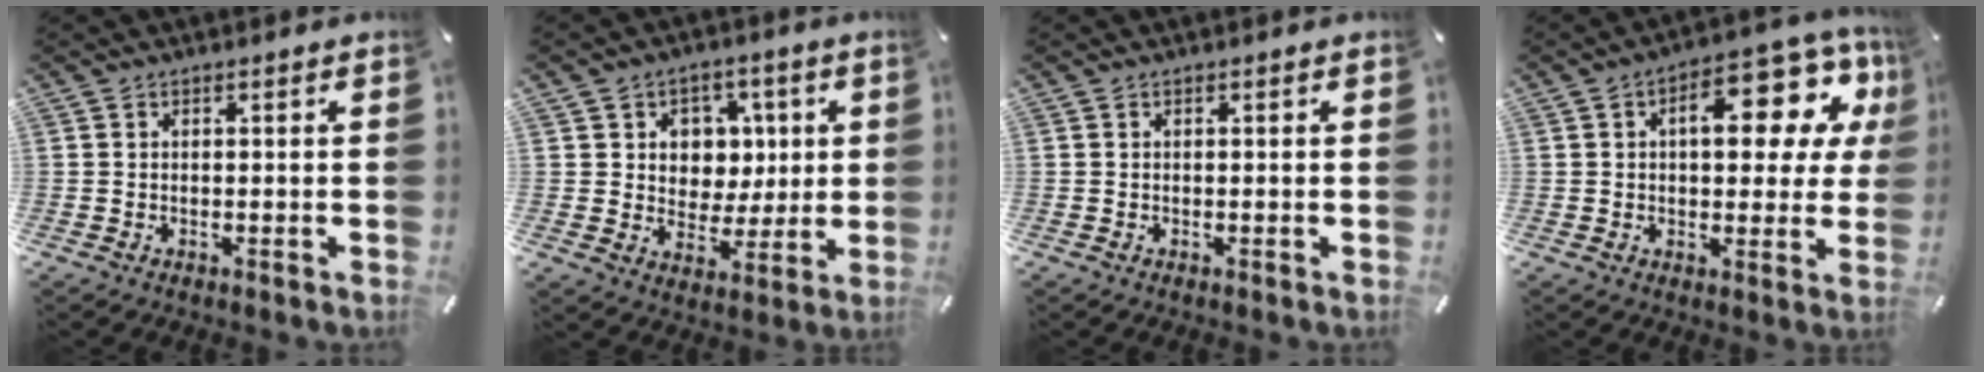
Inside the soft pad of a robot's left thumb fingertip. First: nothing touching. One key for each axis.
{"total": 8.3, "fx": 2.0, "fy": 7.9, "fz": 1.5, "tx": -0.015, "ty": -0.014, "tz": 0.036}
{"total": 0.0}
{"total": 16.3, "fx": 5.2, "fy": 8.1, "fz": 13.1, "tx": -0.173, "ty": -0.025, "tz": 0.083}